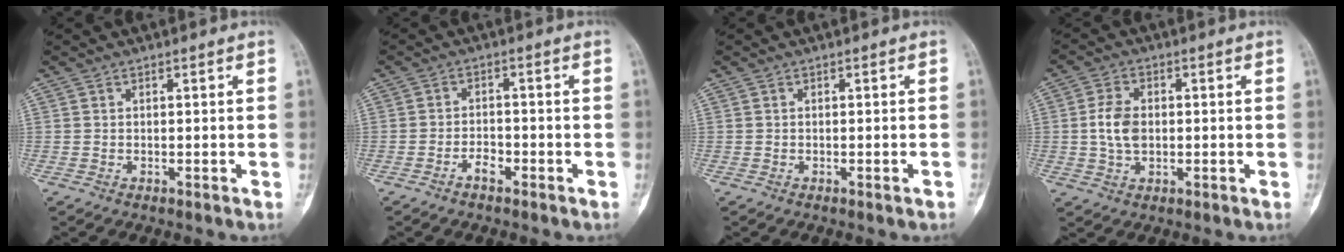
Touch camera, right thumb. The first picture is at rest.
{"total": 2.7, "force": [-1.8, 1.2, 1.5], "torque": [-0.022, 0.014, -0.035]}
{"total": 0.8, "force": [-0.5, 0.0, 0.6], "torque": [-0.009, 0.001, -0.006]}
{"total": 6.1, "force": [0.1, 4.1, 4.5], "torque": [-0.085, 0.005, 0.001]}